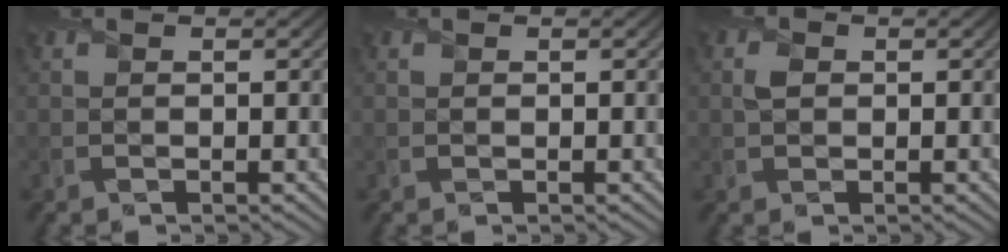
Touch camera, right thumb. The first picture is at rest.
{"total": 0.0}
{"total": 1.4, "force": [0.2, 1.1, 0.8], "torque": [-0.022, 0.000, 0.001]}